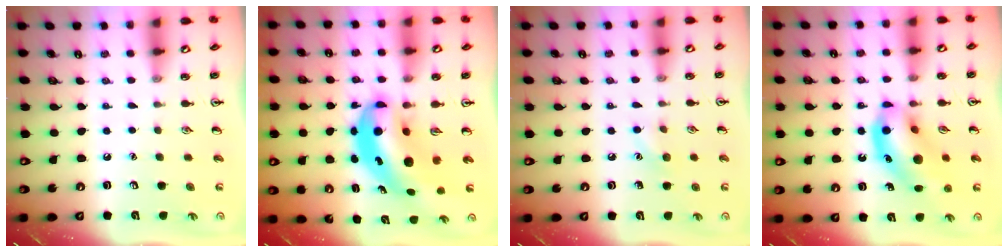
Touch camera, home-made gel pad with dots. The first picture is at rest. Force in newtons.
{"total": 9.5, "press": 9.1, "slide": 2.5}
{"total": 5.9, "press": 5.7, "slide": 1.7}
{"total": 14.8, "press": 14.6, "slide": 2.6}